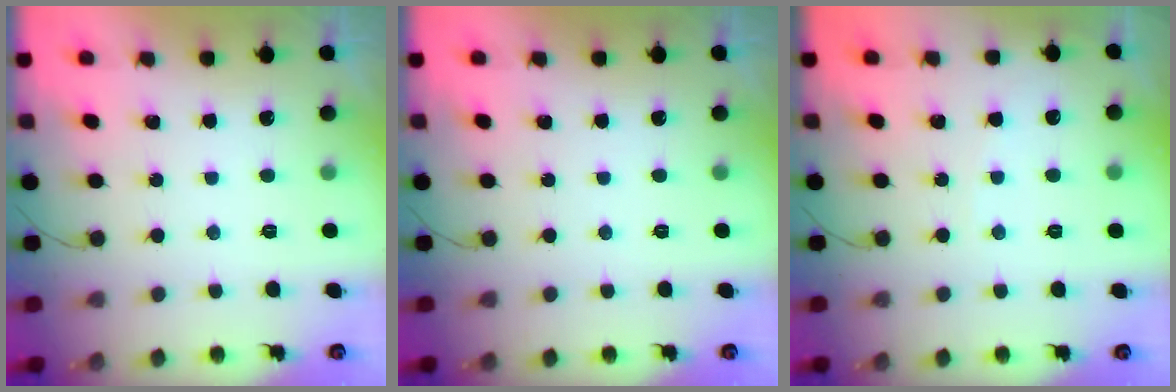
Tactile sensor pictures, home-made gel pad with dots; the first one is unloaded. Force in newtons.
{"total": 0.0}
{"total": 2.9, "press": 2.9, "slide": 0.4}